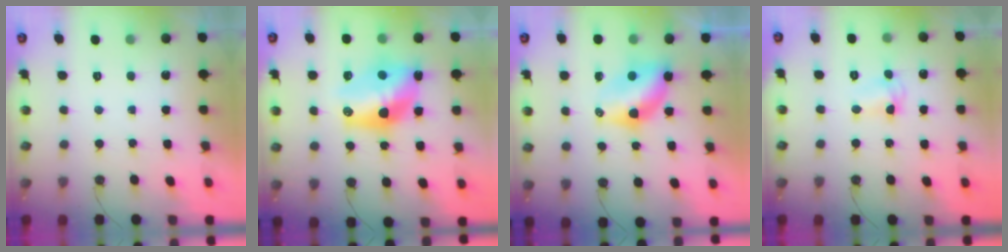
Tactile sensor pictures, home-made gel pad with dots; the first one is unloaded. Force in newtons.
{"total": 15.6, "press": 15.0, "slide": 4.3}
{"total": 6.7, "press": 6.7, "slide": 0.6}
{"total": 3.7, "press": 3.7, "slide": 0.3}